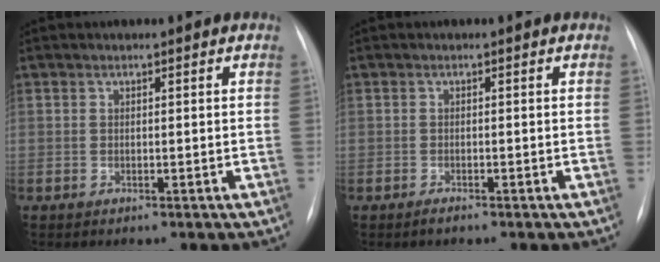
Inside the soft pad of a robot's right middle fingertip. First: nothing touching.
{"total": 0.7, "force": [-0.6, 0.0, 0.4], "torque": [-0.011, -0.002, -0.008]}